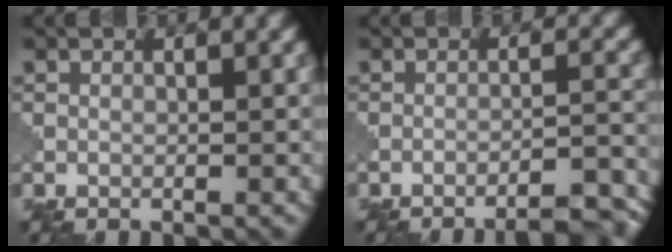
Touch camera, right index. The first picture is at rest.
{"total": 8.8, "force": [-7.8, 2.1, 3.4], "torque": [-0.020, 0.023, -0.078]}